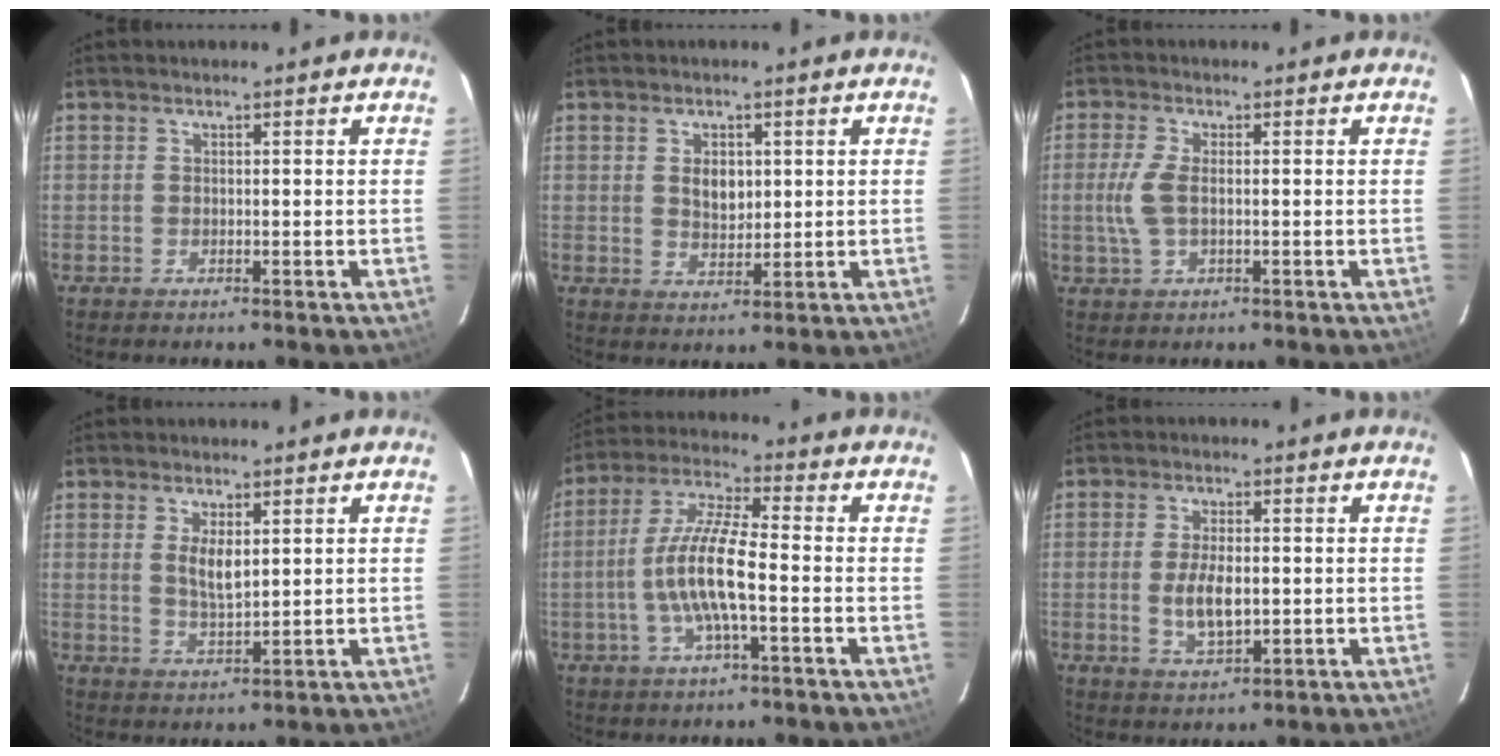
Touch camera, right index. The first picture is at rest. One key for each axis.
{"total": 4.2, "fx": 1.0, "fy": 2.9, "fz": 2.9, "tx": -0.048, "ty": 0.003, "tz": 0.020}
{"total": 4.9, "fx": -0.4, "fy": 2.1, "fz": 4.4, "tx": -0.103, "ty": 0.000, "tz": -0.005}
{"total": 4.5, "fx": 1.4, "fy": 1.7, "fz": 3.9, "tx": -0.070, "ty": -0.004, "tz": 0.028}
{"total": 11.2, "fx": -2.6, "fy": 1.8, "fz": 10.8, "tx": -0.221, "ty": 0.005, "tz": -0.051}
{"total": 6.7, "fx": -0.6, "fy": 3.1, "fz": 6.0, "tx": -0.116, "ty": -0.005, "tz": -0.007}